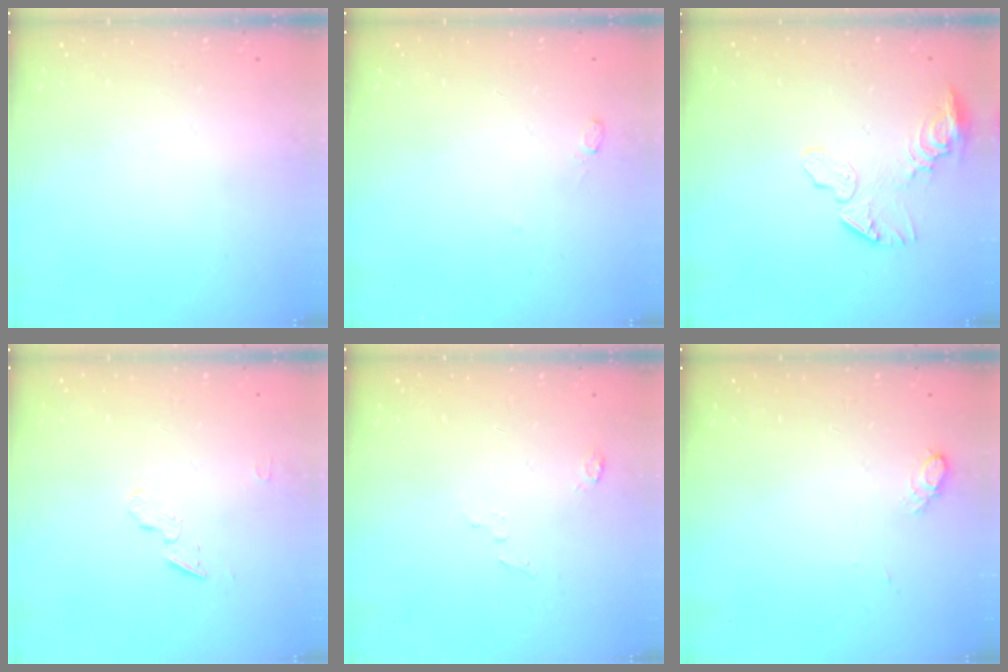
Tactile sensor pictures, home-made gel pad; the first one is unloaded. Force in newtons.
{"total": 4.3, "press": 3.7, "slide": 2.2}
{"total": 9.0, "press": 8.9, "slide": 0.7}
{"total": 5.2, "press": 5.2, "slide": 0.3}
{"total": 3.3, "press": 3.2, "slide": 0.4}
{"total": 5.7, "press": 5.4, "slide": 1.9}